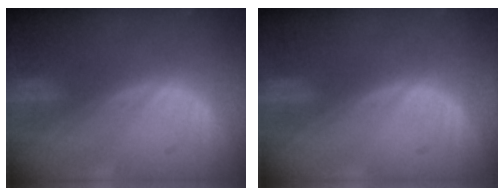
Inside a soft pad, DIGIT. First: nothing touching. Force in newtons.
{"total": 0.0}